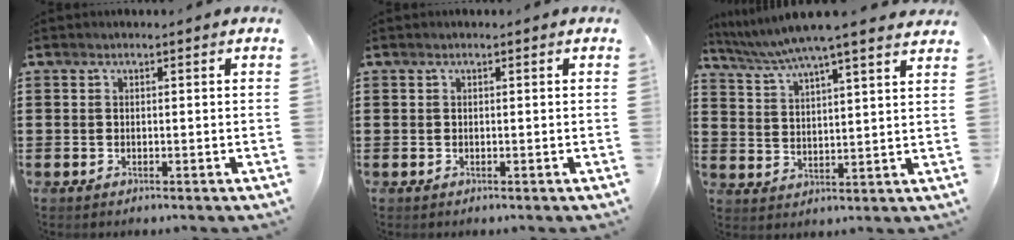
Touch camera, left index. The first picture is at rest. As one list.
[{"total": 0.0}, {"total": 6.2, "force": [5.6, -0.6, 2.6], "torque": [-0.071, -0.031, 0.095]}]